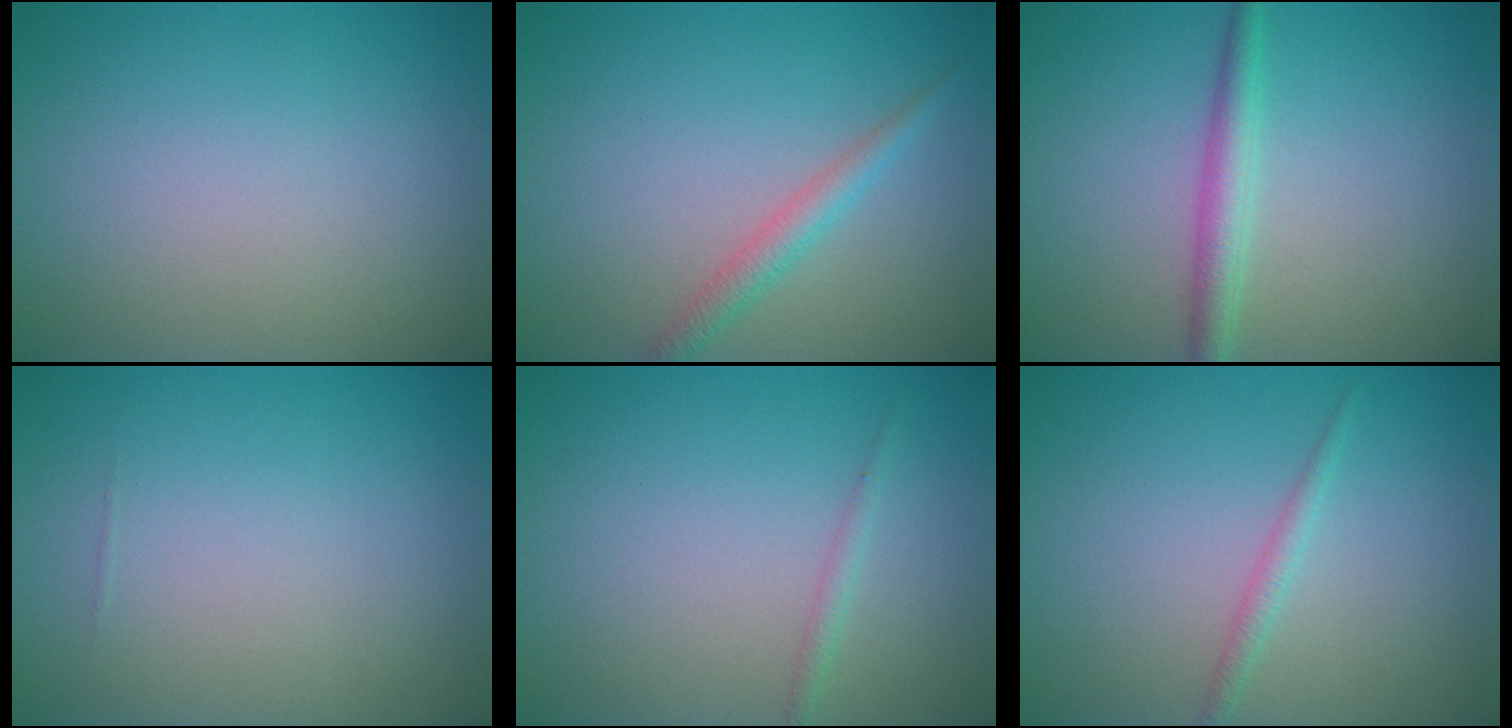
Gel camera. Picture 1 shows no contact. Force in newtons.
{"total": 2.0, "press": 2.0, "slide": 0.0}
{"total": 2.5, "press": 2.5, "slide": 0.1}
{"total": 0.0}
{"total": 0.9, "press": 0.9, "slide": 0.1}
{"total": 1.2, "press": 1.2, "slide": 0.0}